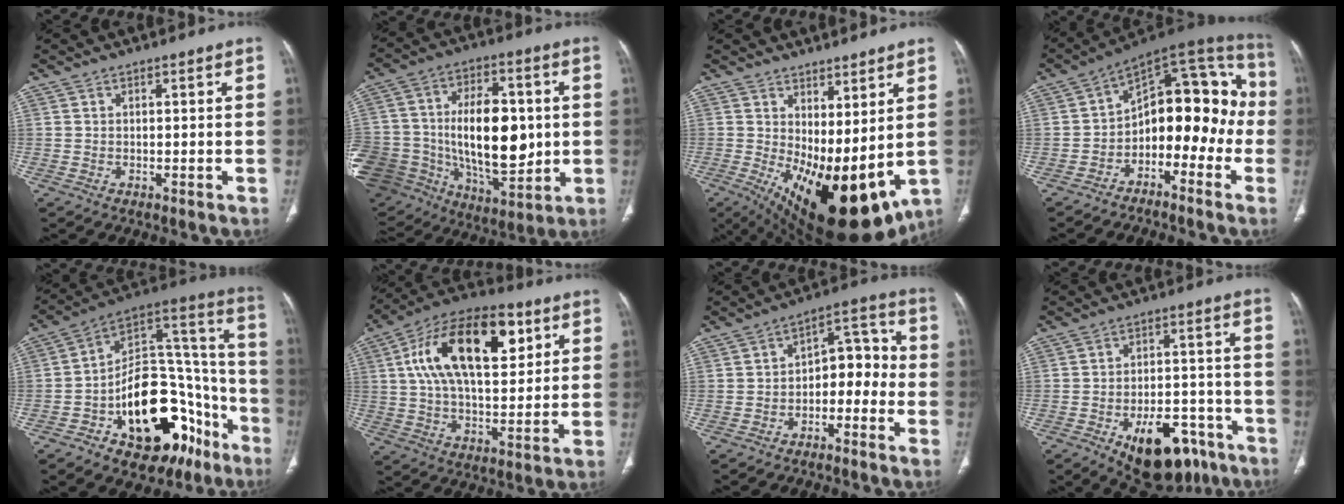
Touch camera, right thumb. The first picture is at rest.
{"total": 33.6, "force": [-1.9, 21.9, 25.4], "torque": [-0.521, 0.019, -0.007]}
{"total": 19.3, "force": [0.2, 8.4, 17.4], "torque": [-0.279, -0.035, 0.031]}
{"total": 17.3, "force": [-3.8, 10.7, 13.1], "torque": [-0.121, 0.091, -0.065]}
{"total": 31.3, "force": [-13.2, 17.0, 22.7], "torque": [-0.260, 0.099, -0.186]}
{"total": 22.3, "force": [7.2, 11.1, 17.9], "torque": [-0.288, 0.003, 0.114]}
{"total": 9.0, "force": [-2.7, 5.8, 6.3], "torque": [-0.050, 0.052, -0.050]}
{"total": 17.0, "force": [-9.6, 8.8, 10.9], "torque": [-0.112, 0.058, -0.129]}